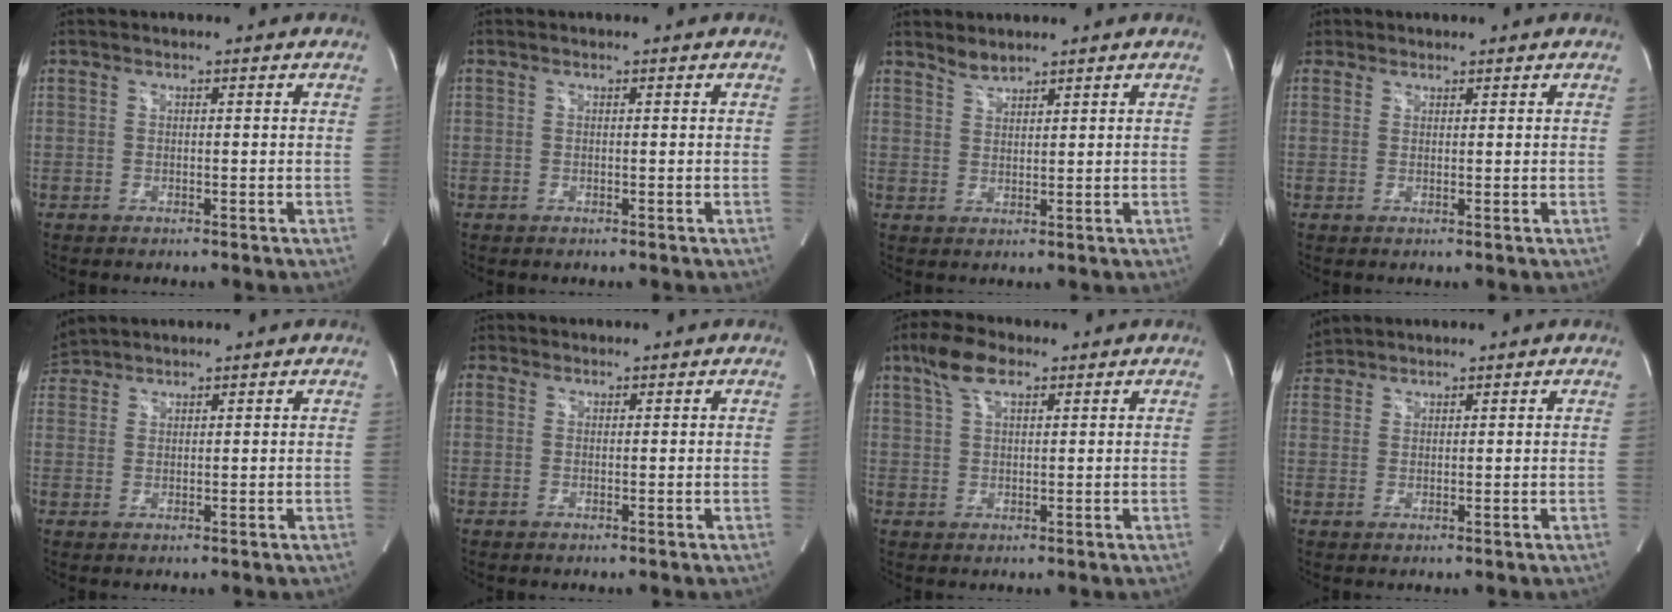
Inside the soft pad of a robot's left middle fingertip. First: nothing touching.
{"total": 0.0}
{"total": 2.1, "force": [2.1, 0.3, 0.3], "torque": [-0.004, 0.003, 0.042]}
{"total": 2.6, "force": [1.6, 2.1, 0.1], "torque": [0.005, 0.012, 0.026]}
{"total": 4.0, "force": [3.9, 1.0, 0.2], "torque": [-0.013, 0.027, 0.078]}
{"total": 1.4, "force": [0.7, 1.3, 0.1], "torque": [0.008, 0.007, 0.007]}
{"total": 5.9, "force": [3.6, 2.2, 4.1], "torque": [-0.091, 0.022, 0.069]}
{"total": 3.8, "force": [3.6, 1.2, 0.1], "torque": [-0.010, 0.022, 0.072]}